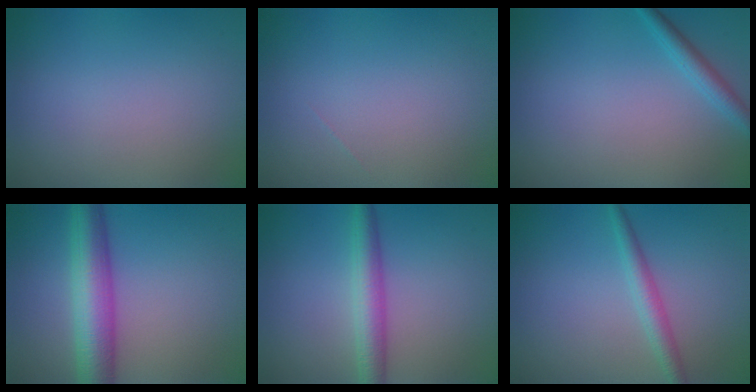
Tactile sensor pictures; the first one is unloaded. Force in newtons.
{"total": 0.0}
{"total": 1.9, "press": 1.9, "slide": 0.0}
{"total": 6.6, "press": 6.6, "slide": 0.1}
{"total": 3.5, "press": 3.5, "slide": 0.1}
{"total": 2.1, "press": 2.1, "slide": 0.1}